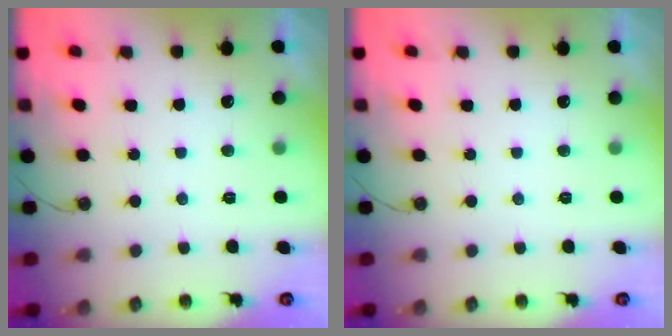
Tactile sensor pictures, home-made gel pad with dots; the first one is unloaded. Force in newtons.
{"total": 0.0}